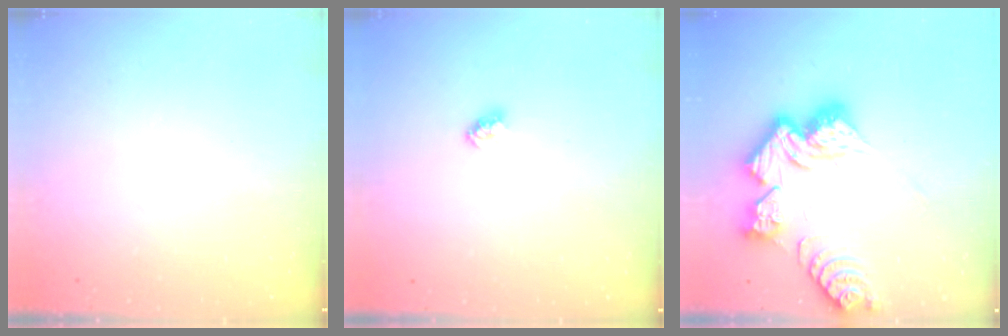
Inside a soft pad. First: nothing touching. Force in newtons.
{"total": 2.4, "press": 2.4, "slide": 0.1}
{"total": 16.4, "press": 16.4, "slide": 1.5}